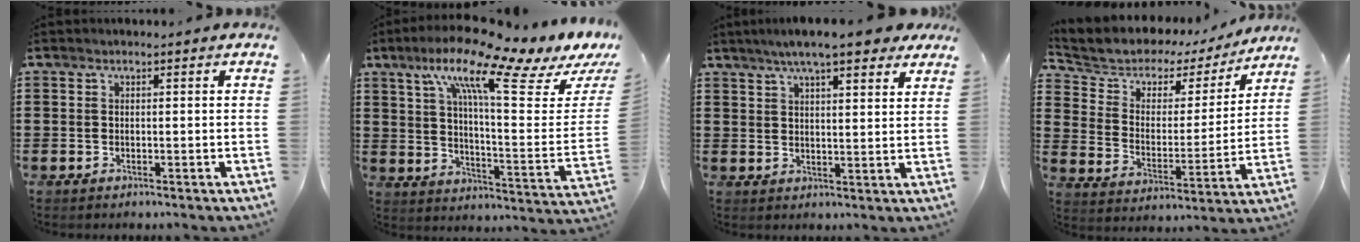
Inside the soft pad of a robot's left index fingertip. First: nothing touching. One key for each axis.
{"total": 14.9, "fx": 9.6, "fy": 1.8, "fz": 11.3, "tx": -0.225, "ty": -0.053, "tz": 0.151}
{"total": 7.3, "fx": 5.9, "fy": 1.2, "fz": 4.1, "tx": -0.088, "ty": -0.007, "tz": 0.105}
{"total": 5.0, "fx": 3.9, "fy": 3.1, "fz": 0.5, "tx": -0.045, "ty": -0.025, "tz": 0.061}